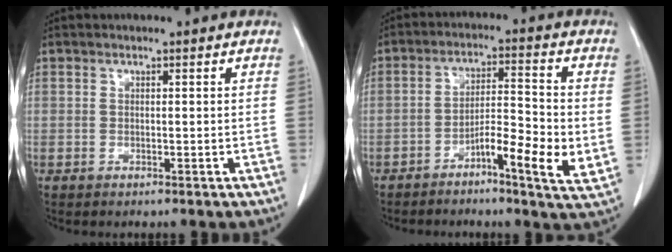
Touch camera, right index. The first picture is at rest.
{"total": 9.3, "force": [-2.8, 1.1, 8.8], "torque": [-0.141, 0.002, -0.050]}